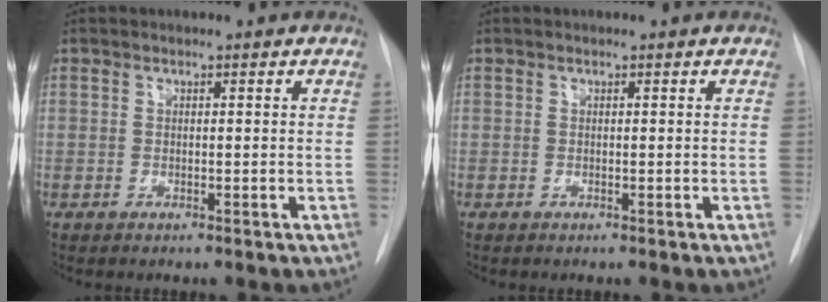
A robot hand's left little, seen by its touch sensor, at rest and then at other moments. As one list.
[{"total": 0.0}]